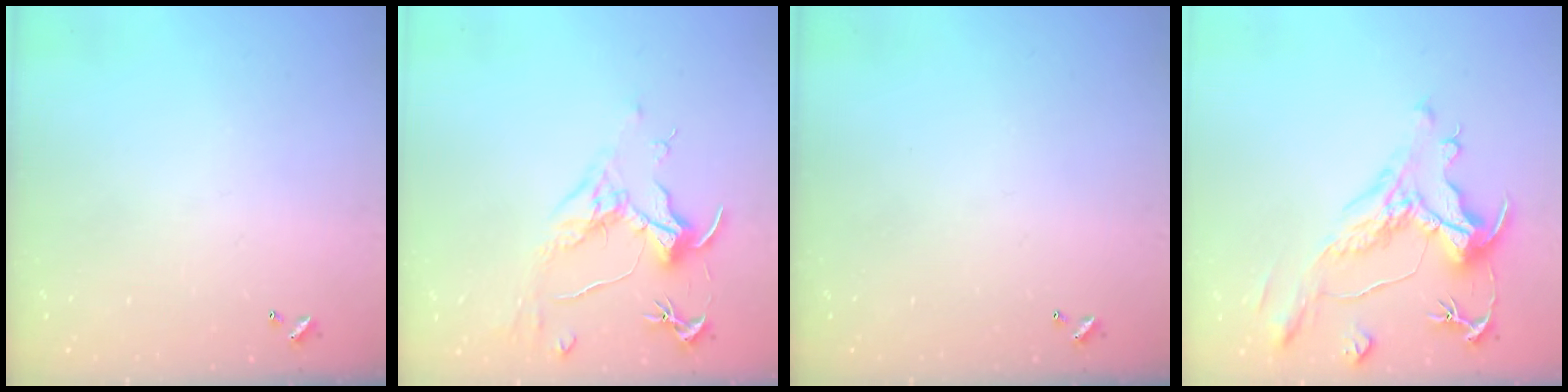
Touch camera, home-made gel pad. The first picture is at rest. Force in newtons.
{"total": 1.6, "press": 1.4, "slide": 0.7}
{"total": 0.0}
{"total": 1.6, "press": 0.6, "slide": 1.5}